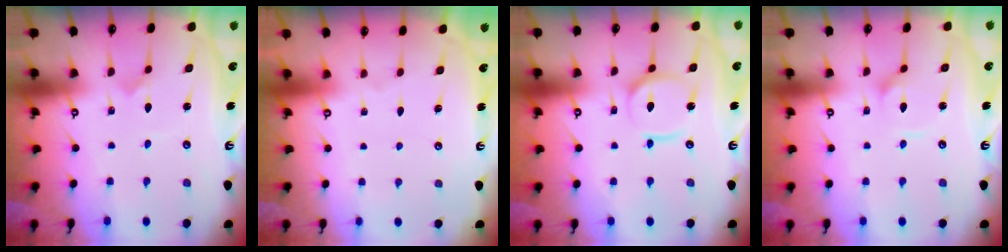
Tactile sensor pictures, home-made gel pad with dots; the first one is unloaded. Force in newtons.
{"total": 0.0}
{"total": 10.4, "press": 10.3, "slide": 1.2}
{"total": 3.2, "press": 3.2, "slide": 0.3}